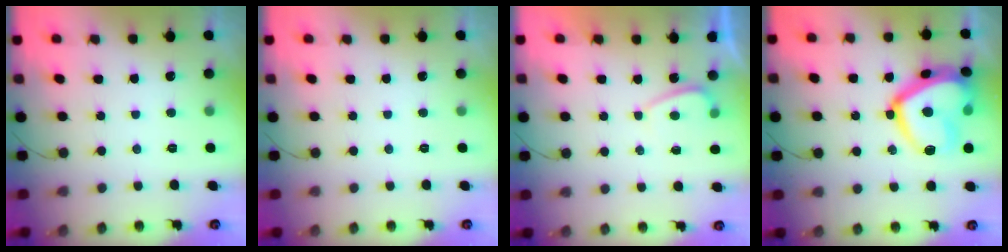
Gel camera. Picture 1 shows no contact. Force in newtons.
{"total": 0.0}
{"total": 1.1, "press": 1.0, "slide": 0.5}
{"total": 20.3, "press": 20.2, "slide": 1.7}